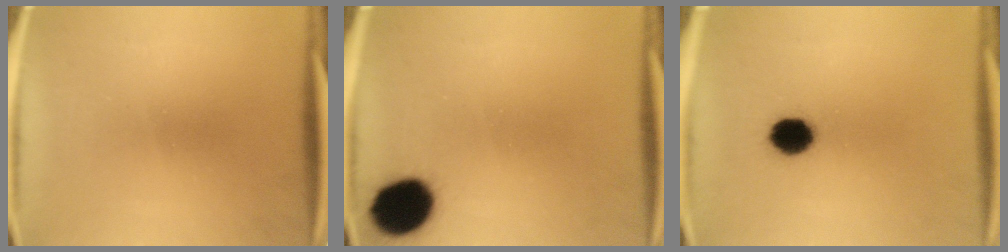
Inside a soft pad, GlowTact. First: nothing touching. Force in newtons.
{"total": 13.1}
{"total": 6.8}